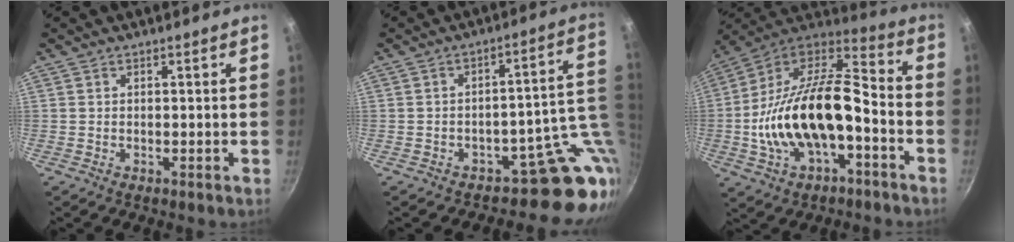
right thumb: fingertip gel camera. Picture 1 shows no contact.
{"total": 11.3, "force": [-2.5, 7.4, 8.2], "torque": [-0.033, 0.027, -0.036]}
{"total": 24.1, "force": [-5.7, 12.0, 20.1], "torque": [-0.366, 0.053, -0.107]}